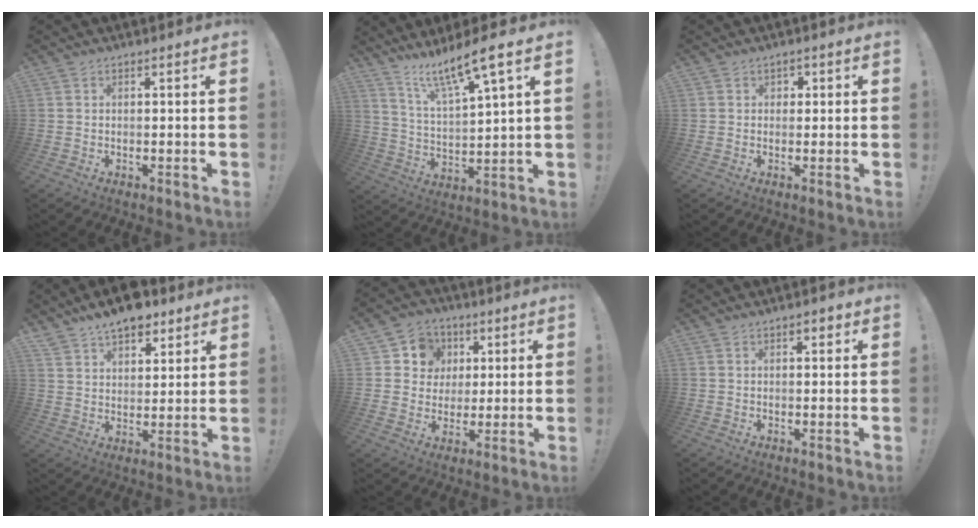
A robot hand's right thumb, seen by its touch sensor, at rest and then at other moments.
{"total": 11.5, "force": [9.1, 0.5, 7.0], "torque": [-0.124, -0.061, 0.146]}
{"total": 1.6, "force": [0.1, 1.5, 0.5], "torque": [-0.007, 0.004, 0.000]}
{"total": 10.1, "force": [7.9, 4.9, 4.1], "torque": [-0.059, -0.052, 0.145]}
{"total": 9.1, "force": [2.1, 8.5, 2.4], "torque": [-0.032, -0.005, 0.044]}
{"total": 1.6, "force": [0.7, 1.0, 1.1], "torque": [-0.010, 0.000, 0.010]}